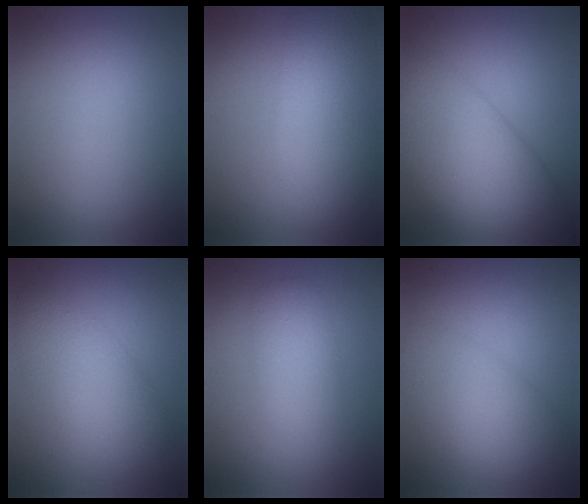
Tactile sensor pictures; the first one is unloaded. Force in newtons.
{"total": 8.3, "press": 8.3, "slide": 0.5}
{"total": 11.5, "press": 11.5, "slide": 0.3}
{"total": 5.4, "press": 5.4, "slide": 0.2}
{"total": 3.4, "press": 3.4, "slide": 0.1}
{"total": 5.9, "press": 5.9, "slide": 0.1}